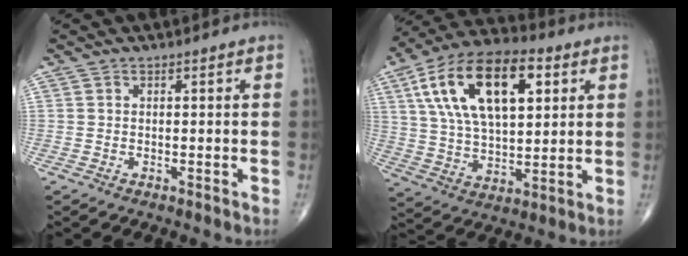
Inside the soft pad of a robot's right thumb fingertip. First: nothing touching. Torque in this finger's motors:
{"motor_torque": [-0.26, 1.37, 1.91, 0.85, 0.24]}